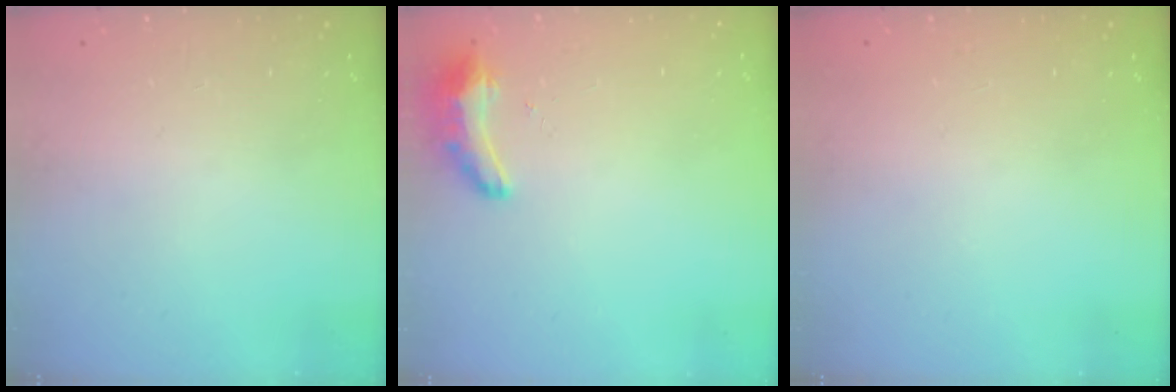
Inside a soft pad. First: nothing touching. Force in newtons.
{"total": 8.8, "press": 8.7, "slide": 1.3}
{"total": 0.0}